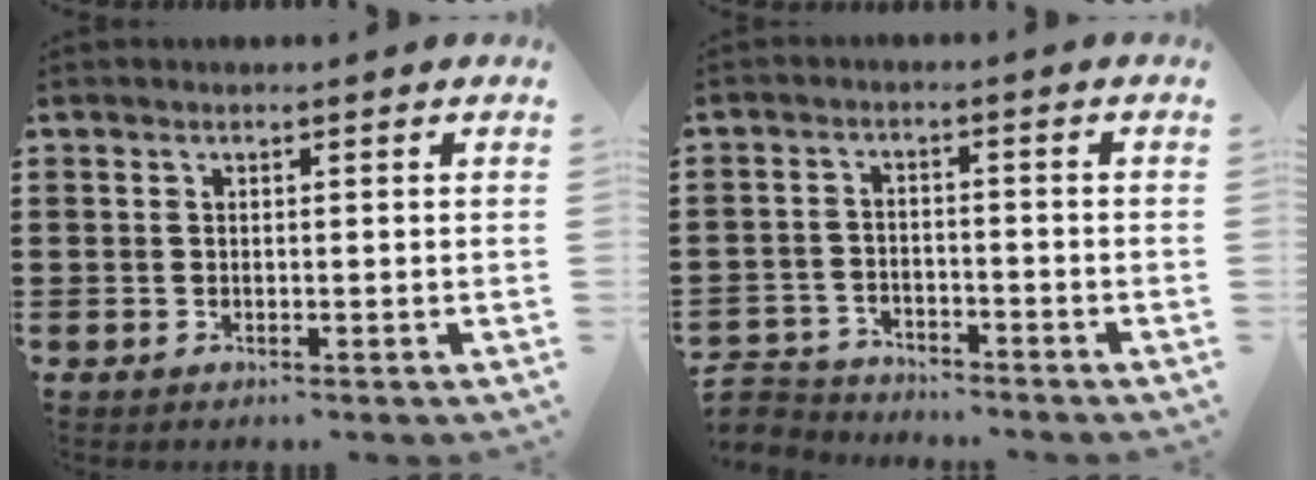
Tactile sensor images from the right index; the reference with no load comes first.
{"total": 3.8, "force": [-3.7, 0.8, -0.3], "torque": [-0.012, -0.002, -0.084]}